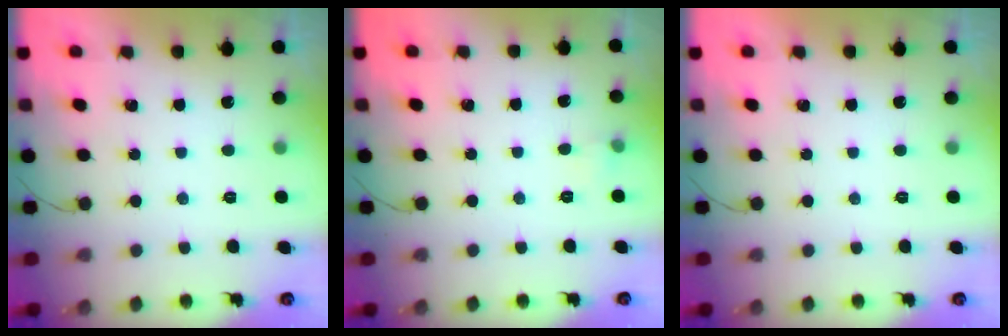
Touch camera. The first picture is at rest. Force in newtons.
{"total": 3.6, "press": 3.3, "slide": 1.3}
{"total": 0.0}